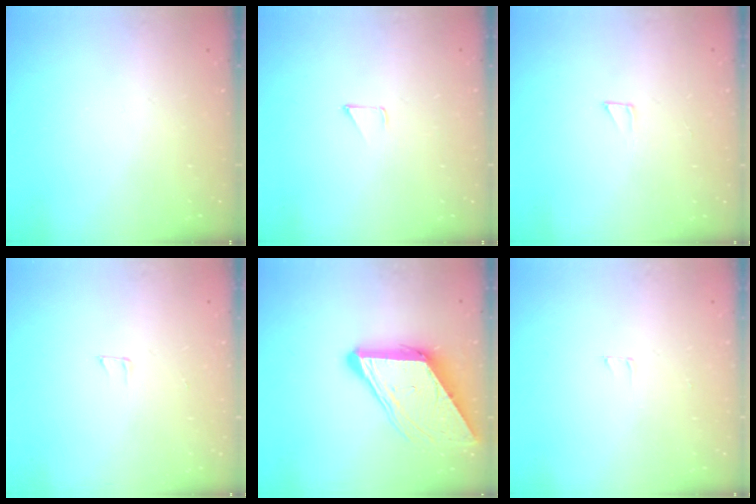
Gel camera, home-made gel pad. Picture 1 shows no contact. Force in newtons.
{"total": 2.9, "press": 2.8, "slide": 0.3}
{"total": 1.9, "press": 1.9, "slide": 0.1}
{"total": 3.9, "press": 3.9, "slide": 0.2}
{"total": 11.5, "press": 11.4, "slide": 1.1}
{"total": 2.5, "press": 2.5, "slide": 0.2}